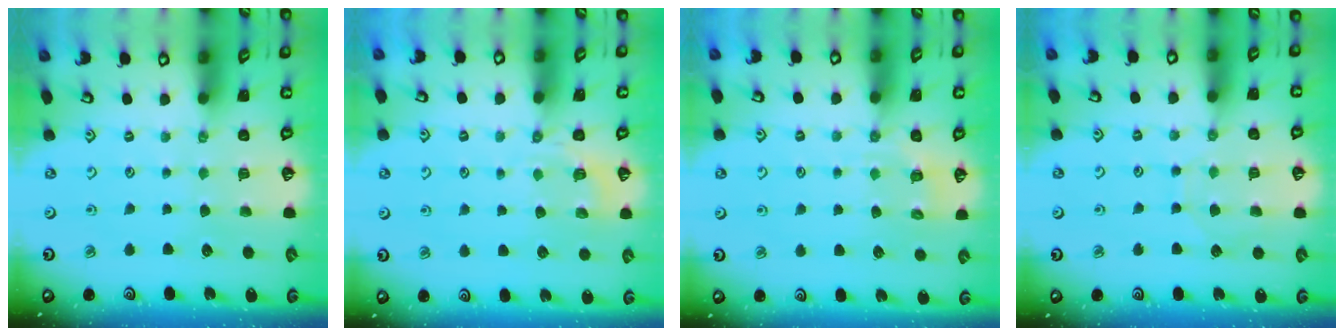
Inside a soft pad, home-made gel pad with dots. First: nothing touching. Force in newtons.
{"total": 3.9, "press": 3.1, "slide": 2.3}
{"total": 4.4, "press": 4.1, "slide": 1.5}
{"total": 7.0, "press": 7.0, "slide": 0.5}